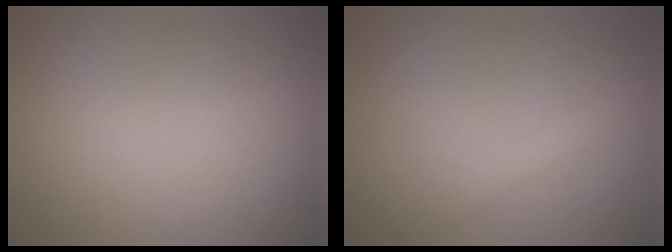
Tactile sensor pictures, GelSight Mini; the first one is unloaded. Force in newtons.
{"total": 1.3, "press": 1.3, "slide": 0.1}